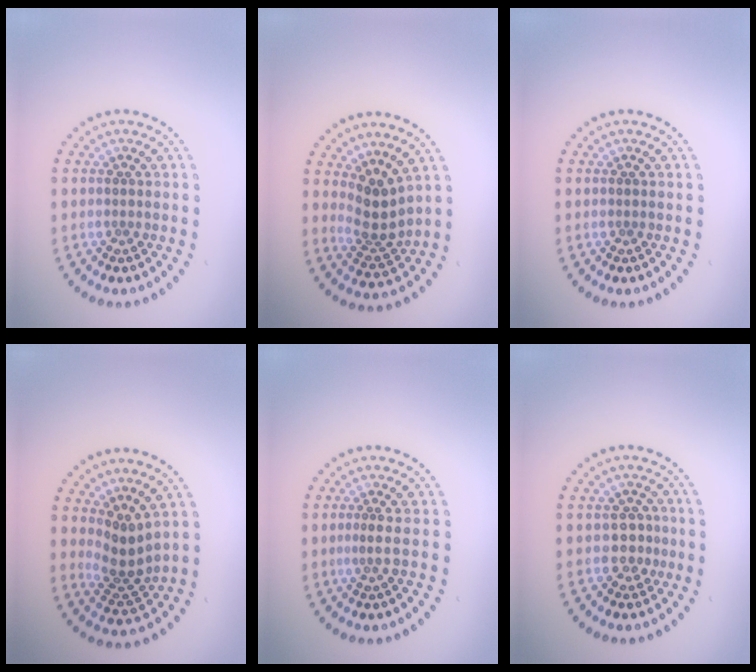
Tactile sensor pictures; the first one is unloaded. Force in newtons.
{"total": 3.3, "press": 2.5, "slide": 2.1}
{"total": 0.0}
{"total": 3.0, "press": 2.2, "slide": 2.0}
{"total": 0.9, "press": 0.3, "slide": 0.9}
{"total": 1.7, "press": 1.3, "slide": 1.0}